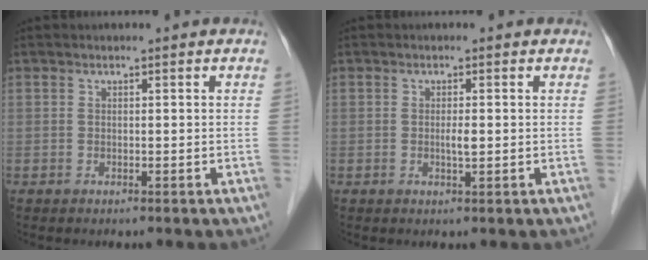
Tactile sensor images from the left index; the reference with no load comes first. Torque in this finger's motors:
{"motor_torque": [0.37, 0.28, 0.05, 0.02]}